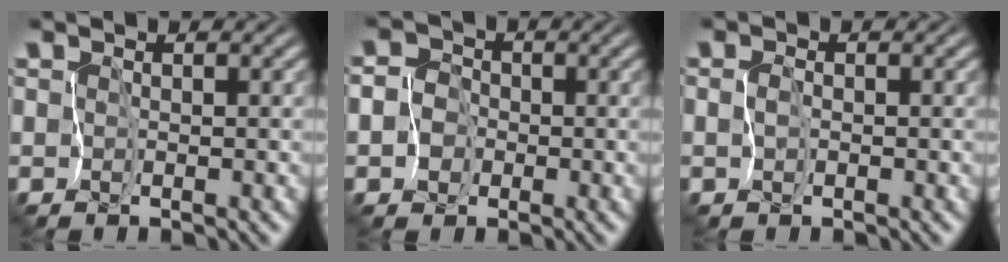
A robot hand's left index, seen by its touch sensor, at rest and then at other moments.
{"total": 4.1, "force": [-1.5, 3.7, 1.0], "torque": [-0.009, 0.002, -0.050]}
{"total": 0.8, "force": [-0.3, 0.6, 0.5], "torque": [-0.001, 0.000, -0.005]}